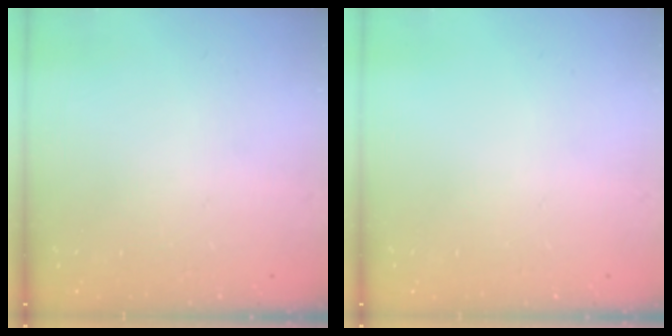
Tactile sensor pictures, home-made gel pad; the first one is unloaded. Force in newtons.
{"total": 0.0}